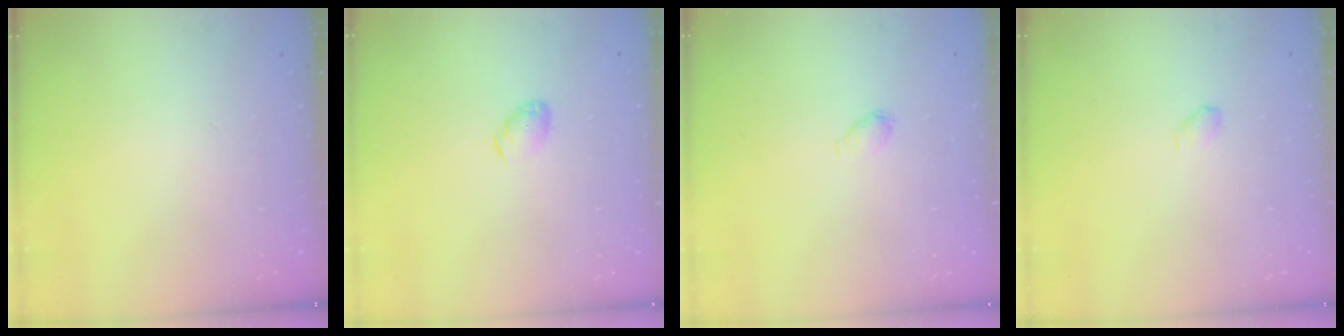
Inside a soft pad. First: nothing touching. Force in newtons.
{"total": 4.9, "press": 4.8, "slide": 0.9}
{"total": 3.2, "press": 3.1, "slide": 0.5}
{"total": 2.9, "press": 2.9, "slide": 0.5}